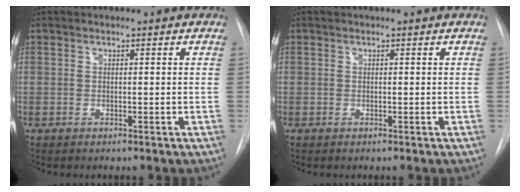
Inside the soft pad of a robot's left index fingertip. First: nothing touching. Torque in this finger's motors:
{"motor_torque": [-0.02, 0.02, 0.00, 0.00]}